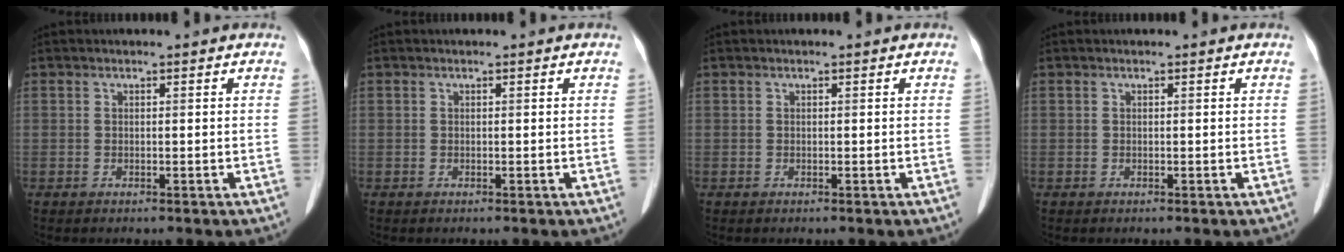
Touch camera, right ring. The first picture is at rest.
{"total": 0.0}
{"total": 0.0}
{"total": 0.0}